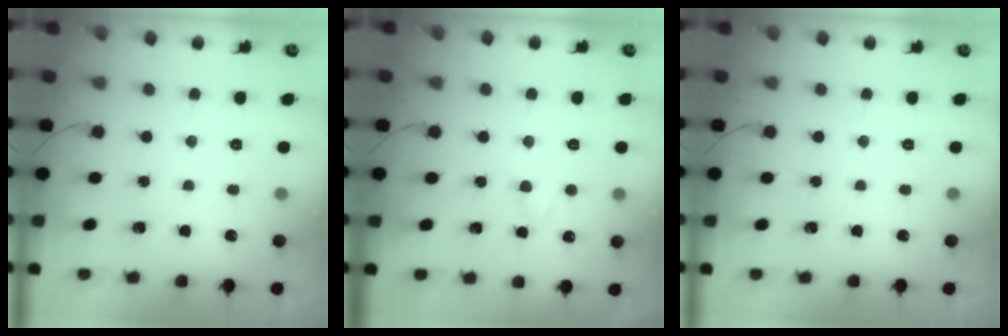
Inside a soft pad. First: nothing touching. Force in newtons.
{"total": 2.1, "press": 1.9, "slide": 0.9}
{"total": 0.0}